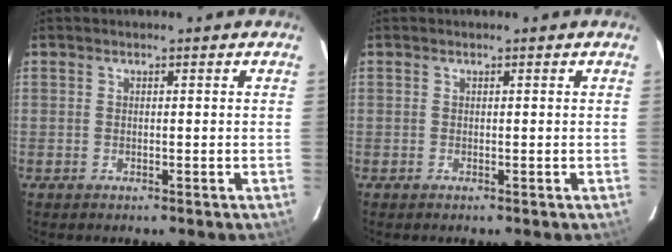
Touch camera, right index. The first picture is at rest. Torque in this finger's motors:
{"motor_torque": [-0.07, -0.07, 0.00, 0.01]}